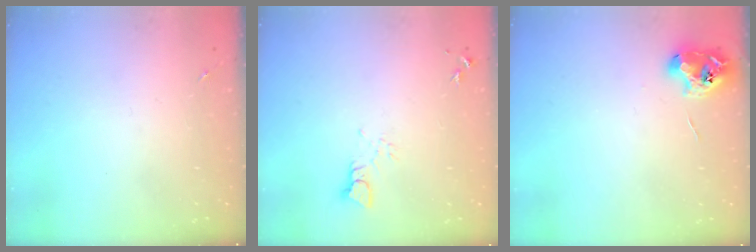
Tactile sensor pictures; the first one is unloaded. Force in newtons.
{"total": 3.2, "press": 3.1, "slide": 0.4}
{"total": 8.7, "press": 8.6, "slide": 0.8}